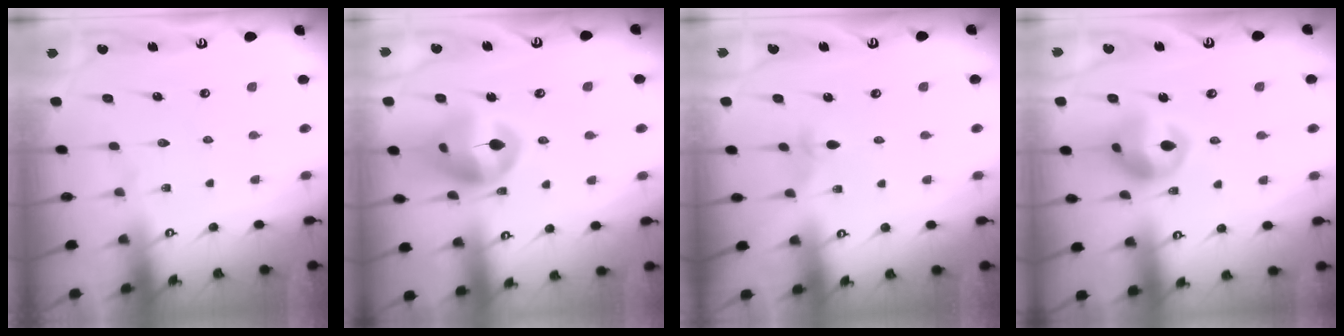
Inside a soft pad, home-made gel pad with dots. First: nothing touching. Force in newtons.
{"total": 14.3, "press": 14.1, "slide": 1.9}
{"total": 3.2, "press": 3.2, "slide": 0.4}
{"total": 12.9, "press": 12.8, "slide": 1.6}